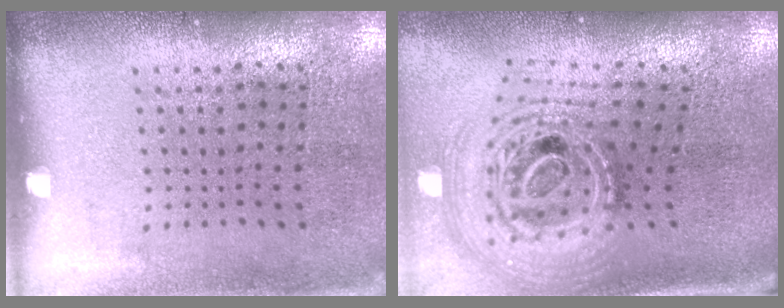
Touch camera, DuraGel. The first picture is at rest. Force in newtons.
{"total": 2.7, "press": 1.9, "slide": 1.9}